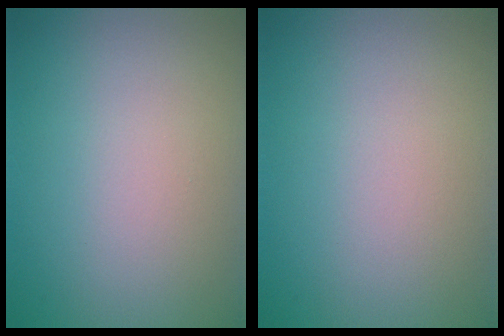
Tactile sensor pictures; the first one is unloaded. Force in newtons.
{"total": 0.0}